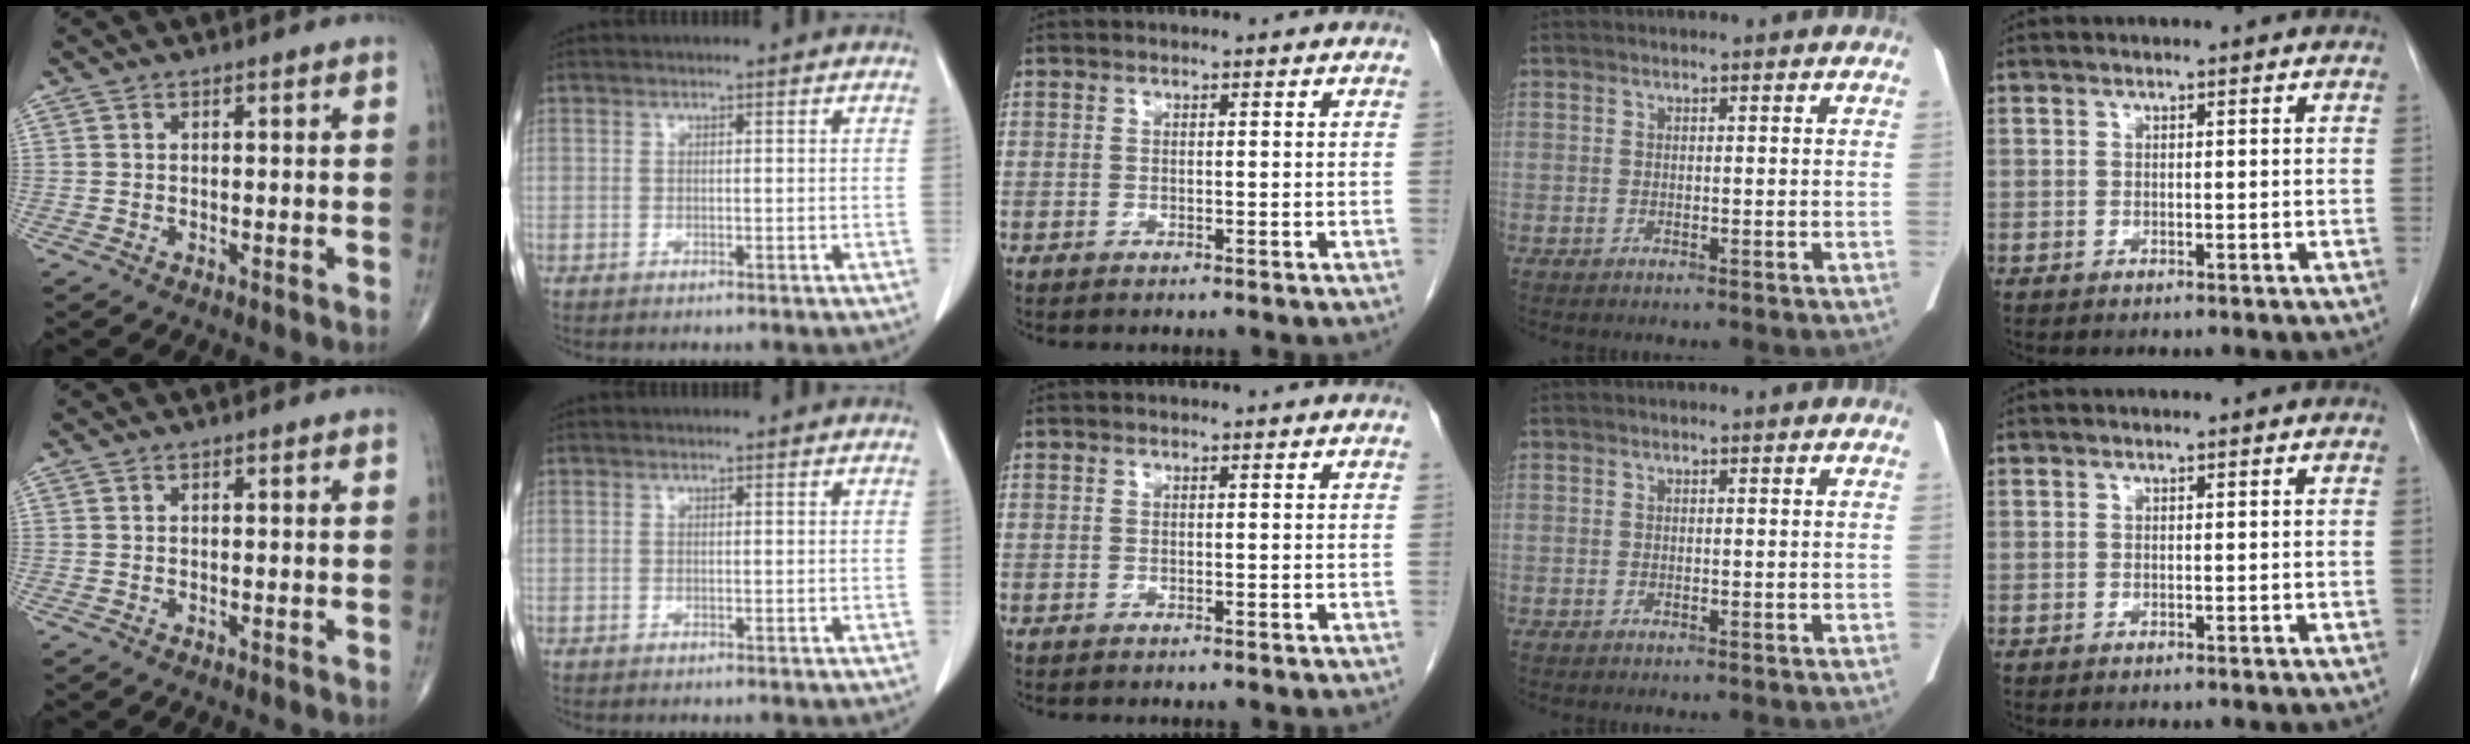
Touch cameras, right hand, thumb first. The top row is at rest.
{}